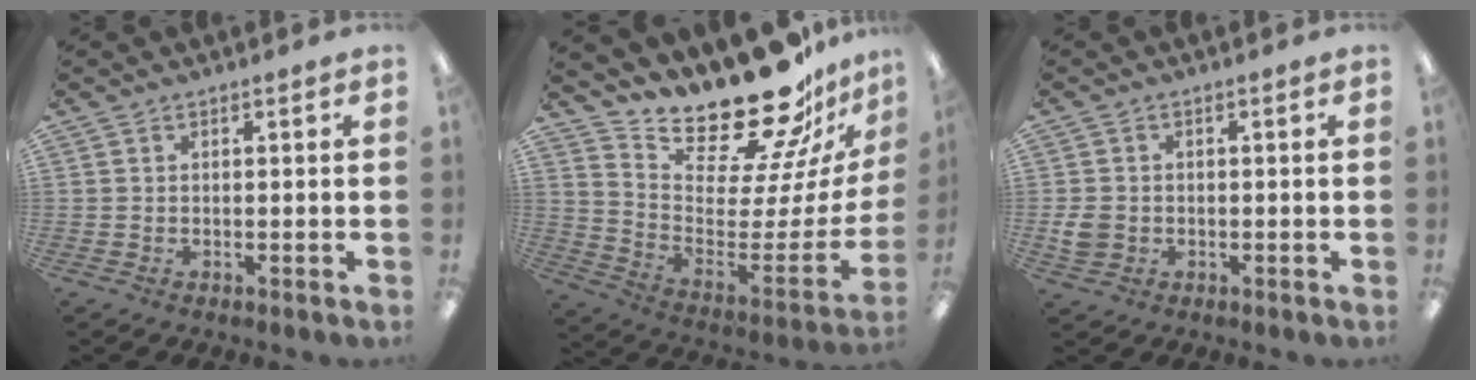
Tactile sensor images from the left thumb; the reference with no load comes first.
{"total": 22.4, "force": [19.6, 5.6, 9.5], "torque": [-0.136, -0.172, 0.331]}
{"total": 4.1, "force": [-0.4, 3.5, 2.0], "torque": [-0.033, 0.001, -0.007]}